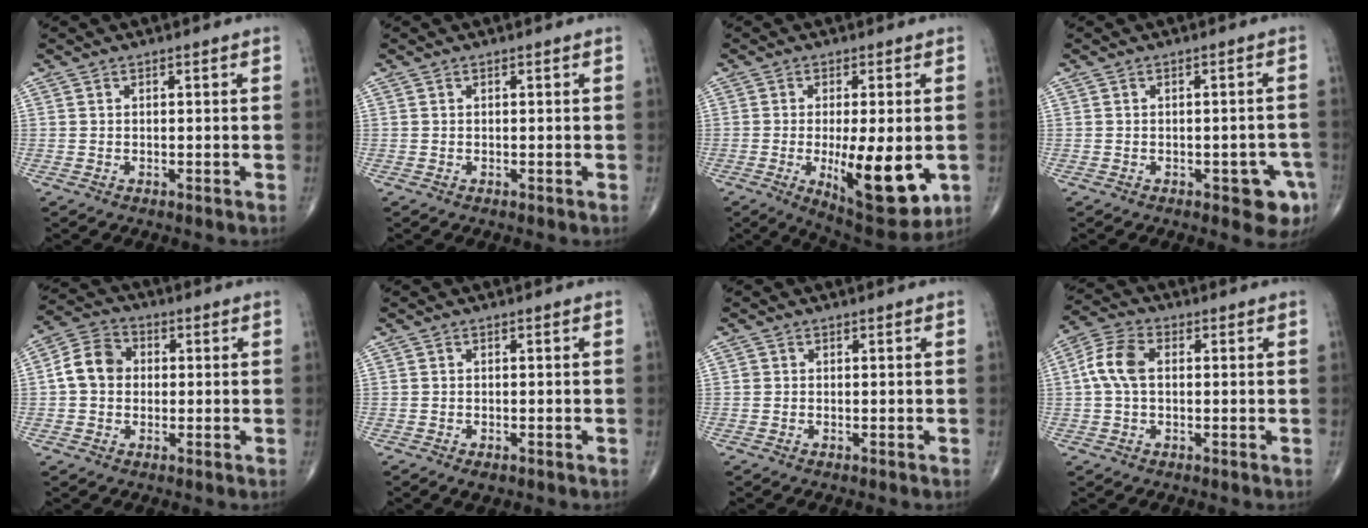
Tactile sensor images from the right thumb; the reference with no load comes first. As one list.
[{"total": 0.0}, {"total": 15.2, "force": [-3.1, 5.2, 14.0], "torque": [-0.197, -0.025, -0.032]}, {"total": 6.0, "force": [-2.7, 2.6, 4.7], "torque": [-0.031, 0.012, -0.028]}, {"total": 7.6, "force": [0.2, 6.2, 4.3], "torque": [-0.069, 0.021, -0.007]}, {"total": 1.6, "force": [-0.8, 0.8, 1.1], "torque": [-0.017, 0.001, -0.010]}, {"total": 0.5, "force": [0.0, 0.5, 0.1], "torque": [0.001, 0.003, -0.001]}, {"total": 7.1, "force": [0.6, 4.4, 5.6], "torque": [-0.124, 0.022, 0.006]}]